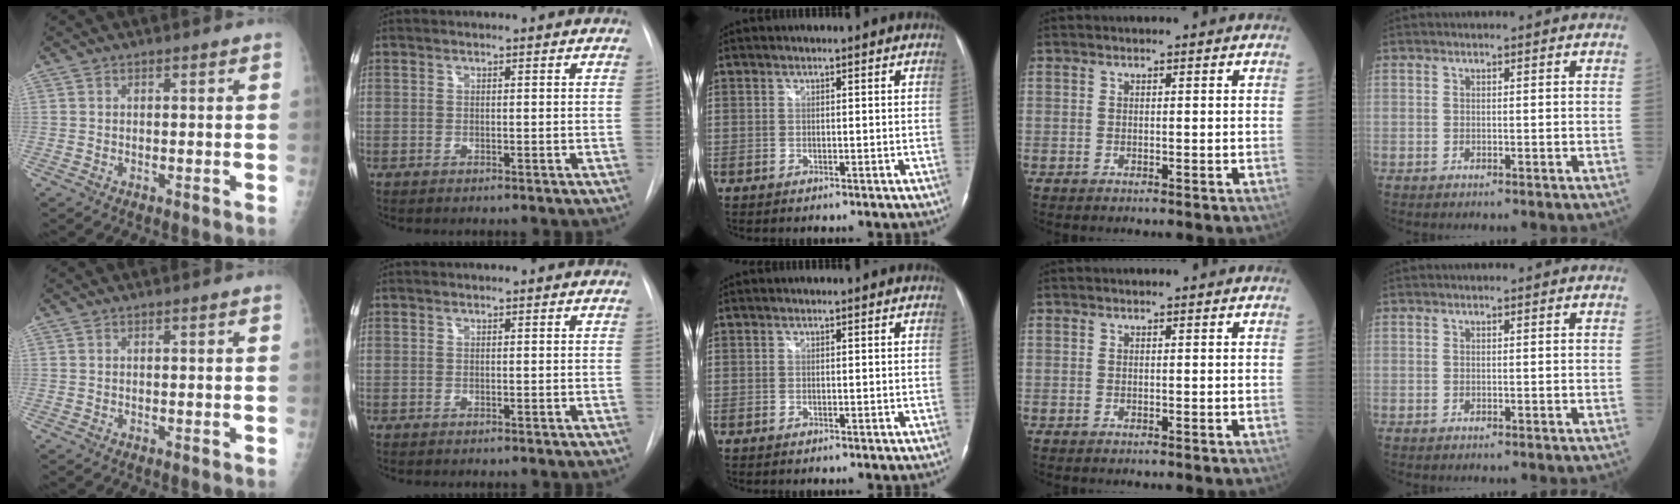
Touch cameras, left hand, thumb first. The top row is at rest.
{}